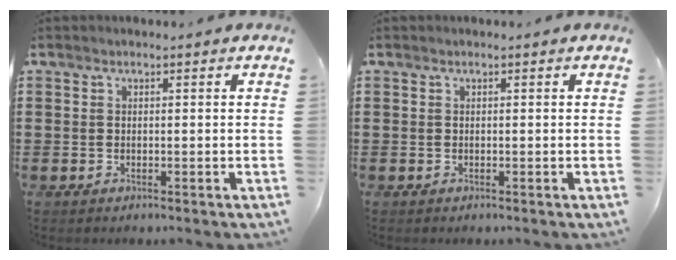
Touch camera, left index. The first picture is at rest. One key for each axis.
{"total": 0.0}